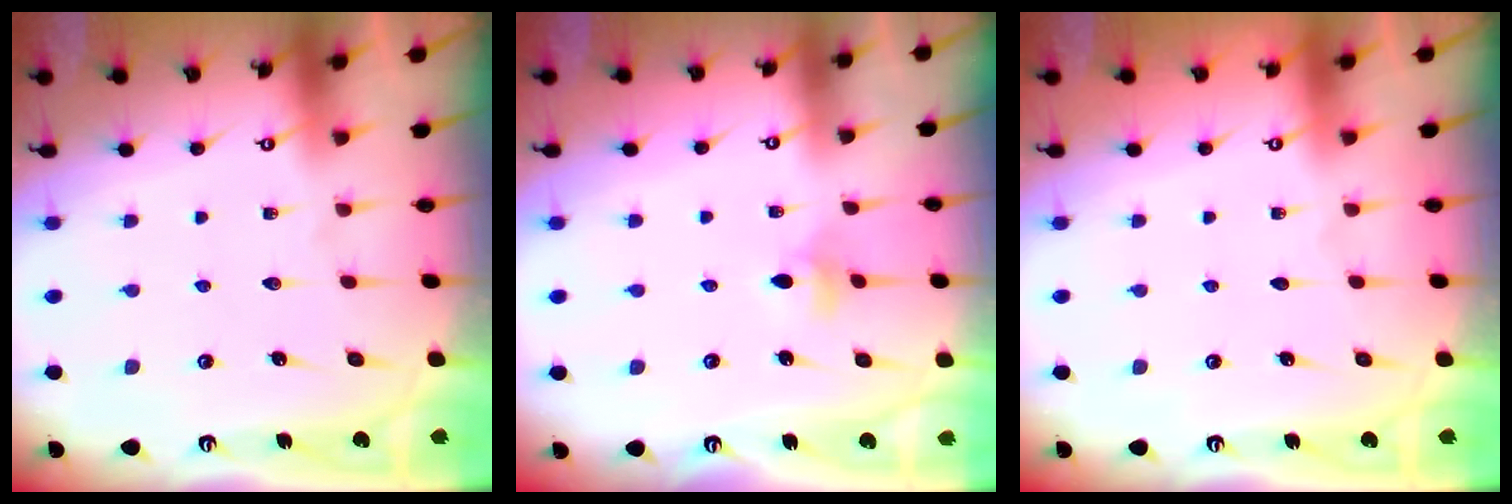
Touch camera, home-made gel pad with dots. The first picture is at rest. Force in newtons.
{"total": 4.8, "press": 4.6, "slide": 1.3}
{"total": 0.0}